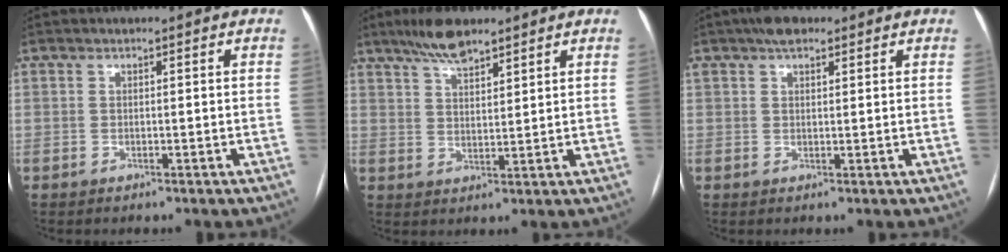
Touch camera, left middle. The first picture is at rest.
{"total": 6.5, "force": [5.2, 1.5, 3.7], "torque": [-0.075, 0.008, 0.097]}
{"total": 4.0, "force": [2.8, 1.6, 2.3], "torque": [-0.047, 0.017, 0.049]}